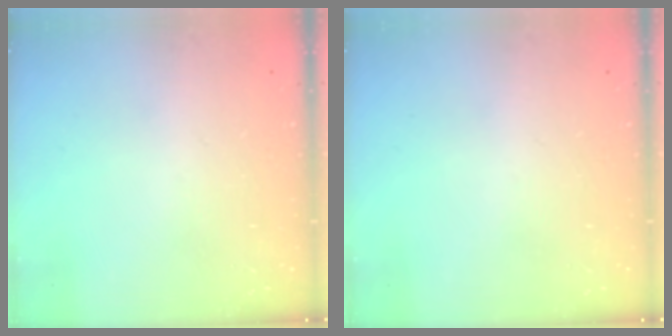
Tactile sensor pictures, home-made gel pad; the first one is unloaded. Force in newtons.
{"total": 0.0}